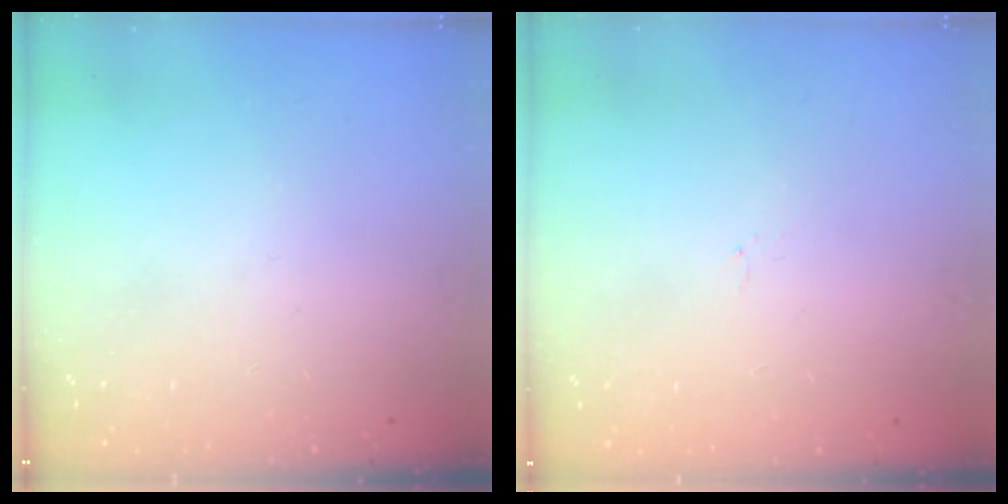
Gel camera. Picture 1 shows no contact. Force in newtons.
{"total": 0.0}